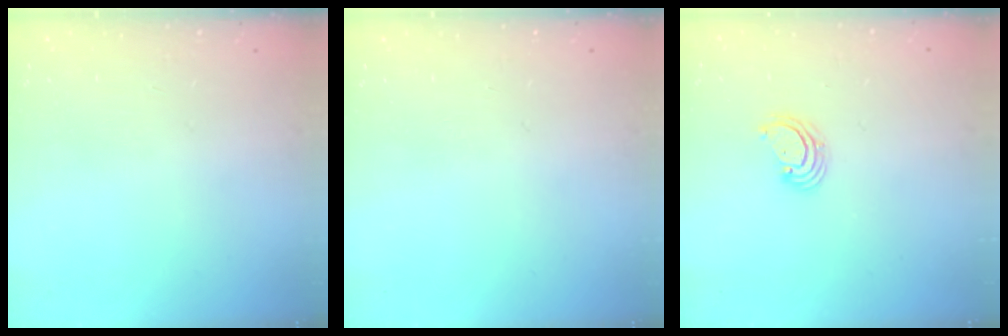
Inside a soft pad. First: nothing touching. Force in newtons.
{"total": 0.0}
{"total": 2.6, "press": 2.6, "slide": 0.2}